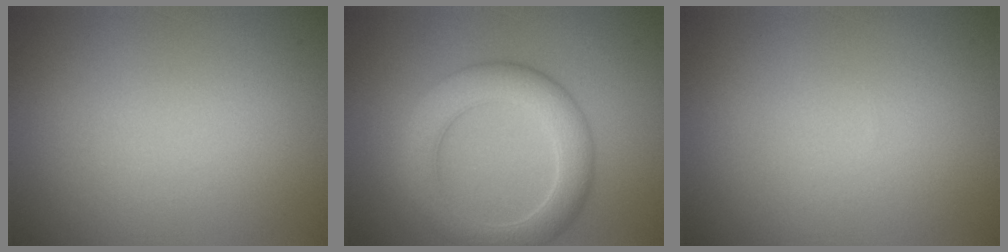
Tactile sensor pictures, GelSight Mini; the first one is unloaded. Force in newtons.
{"total": 5.4, "press": 5.4, "slide": 0.2}
{"total": 0.0}